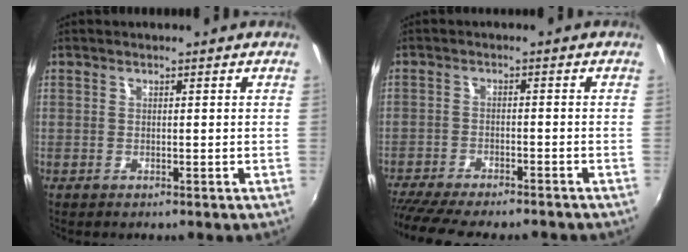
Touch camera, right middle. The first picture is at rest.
{"total": 14.1, "force": [-12.2, 2.5, 6.6], "torque": [-0.140, -0.034, -0.188]}